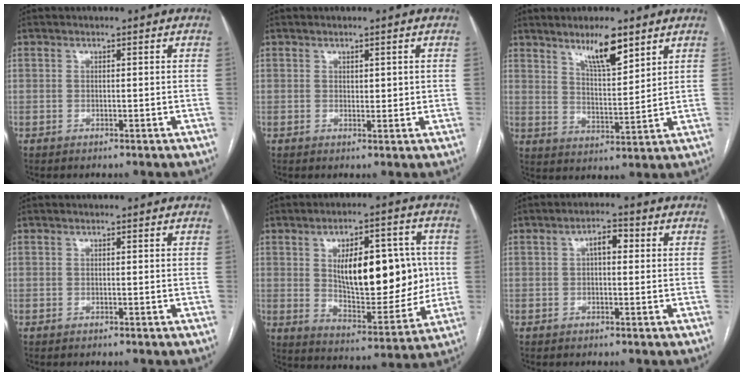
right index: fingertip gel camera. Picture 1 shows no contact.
{"total": 1.8, "force": [0.5, 1.0, 1.5], "torque": [-0.018, -0.003, 0.009]}
{"total": 7.9, "force": [5.5, 1.5, 5.5], "torque": [-0.099, -0.006, 0.101]}
{"total": 0.0}
{"total": 18.2, "force": [2.4, 7.8, 16.3], "torque": [-0.246, 0.013, 0.047]}
{"total": 3.3, "force": [0.6, 1.4, 2.9], "torque": [-0.048, 0.018, 0.007]}